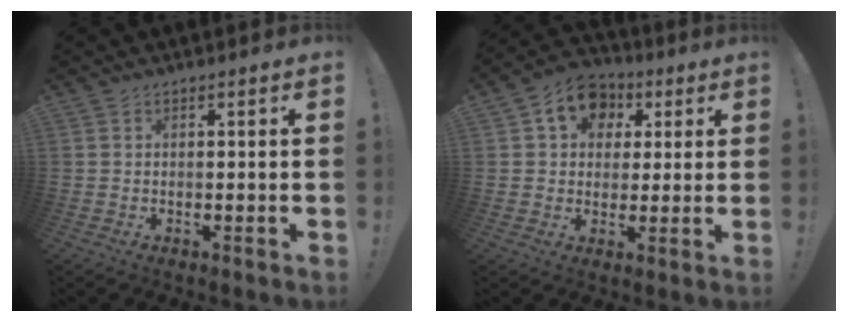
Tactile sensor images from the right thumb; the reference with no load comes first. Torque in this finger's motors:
{"motor_torque": [1.03, 1.97, 0.70, -0.04, 0.00]}